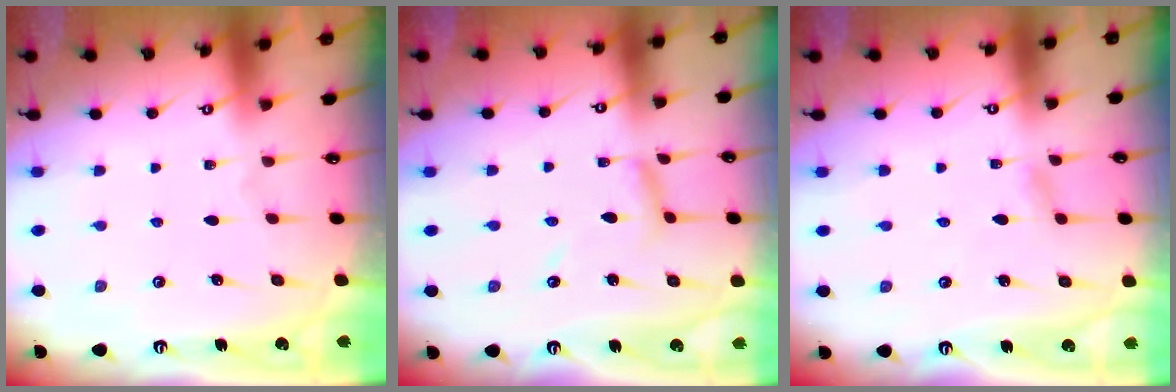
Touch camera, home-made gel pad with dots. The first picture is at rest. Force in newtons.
{"total": 6.6, "press": 6.6, "slide": 0.1}
{"total": 2.9, "press": 2.8, "slide": 0.3}